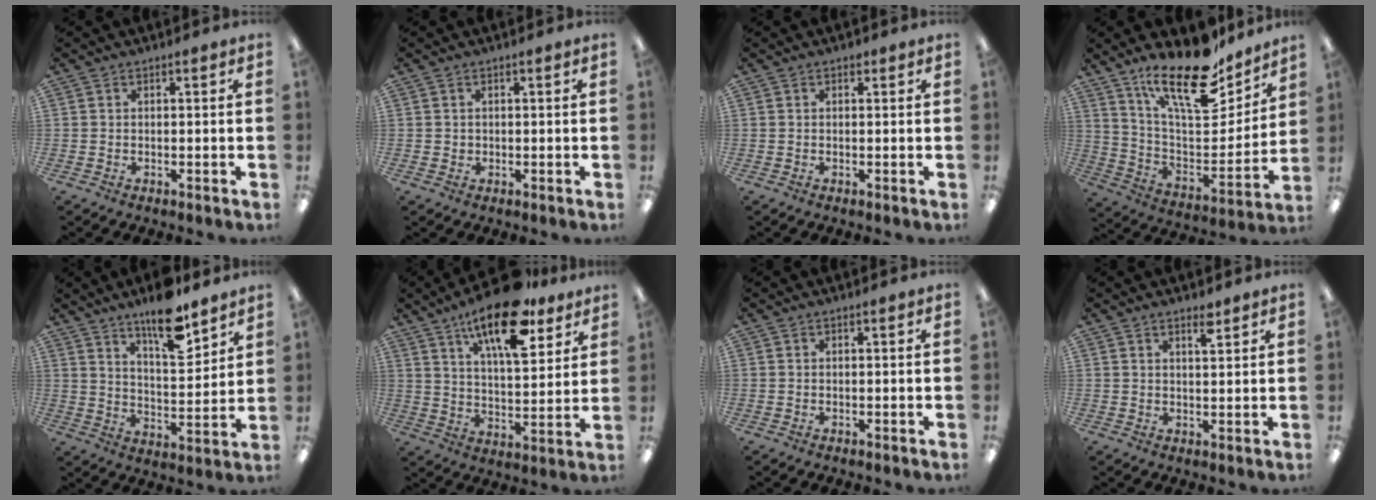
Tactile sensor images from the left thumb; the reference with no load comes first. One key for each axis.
{"total": 0.9, "fx": 0.2, "fy": 0.8, "fz": 0.0, "tx": -0.001, "ty": 0.003, "tz": 0.003}
{"total": 0.7, "fx": 0.4, "fy": 0.5, "fz": 0.2, "tx": 0.003, "ty": 0.000, "tz": 0.006}
{"total": 21.5, "fx": 15.9, "fy": 7.4, "fz": 12.4, "tx": -0.202, "ty": -0.110, "tz": 0.274}
{"total": 14.0, "fx": 10.4, "fy": 4.4, "fz": 8.2, "tx": -0.121, "ty": -0.061, "tz": 0.176}
{"total": 17.9, "fx": 11.9, "fy": 6.7, "fz": 11.5, "tx": -0.184, "ty": -0.057, "tz": 0.196}
{"total": 0.0}
{"total": 3.2, "fx": 2.5, "fy": 0.8, "fz": 1.9, "tx": -0.028, "ty": -0.008, "tz": 0.042}